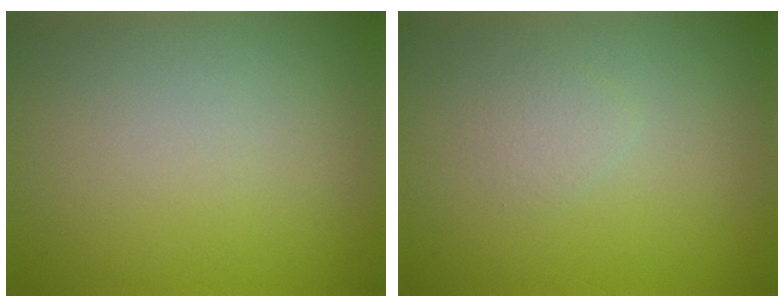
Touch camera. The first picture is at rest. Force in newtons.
{"total": 0.9, "press": 0.9, "slide": 0.1}